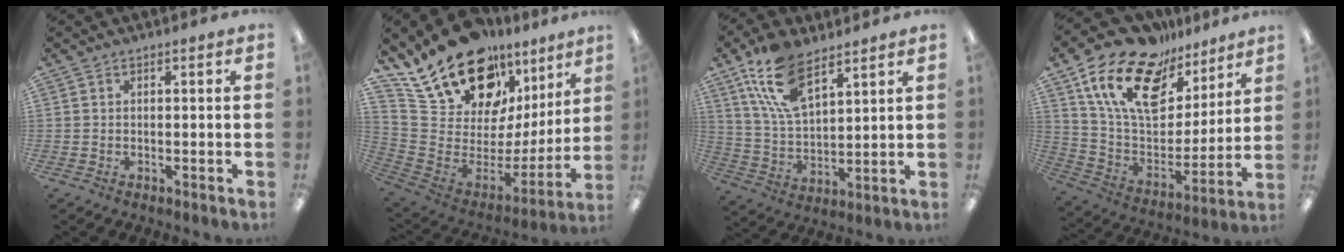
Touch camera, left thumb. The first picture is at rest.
{"total": 21.3, "force": [17.0, 9.6, 8.6], "torque": [-0.160, -0.130, 0.313]}
{"total": 14.4, "force": [8.6, 7.0, 9.2], "torque": [-0.191, -0.026, 0.160]}
{"total": 20.7, "force": [13.3, 10.8, 11.6], "torque": [-0.214, -0.074, 0.239]}